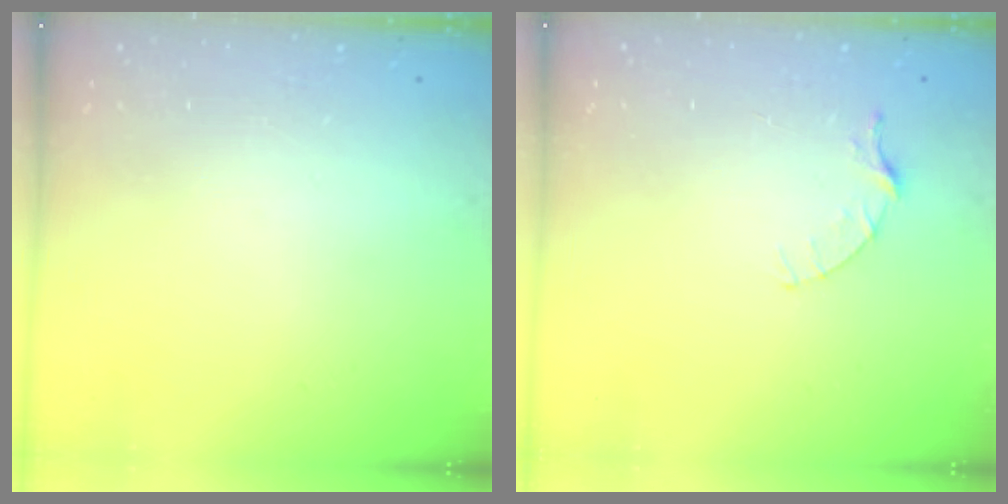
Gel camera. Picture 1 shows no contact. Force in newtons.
{"total": 3.6, "press": 3.6, "slide": 0.4}